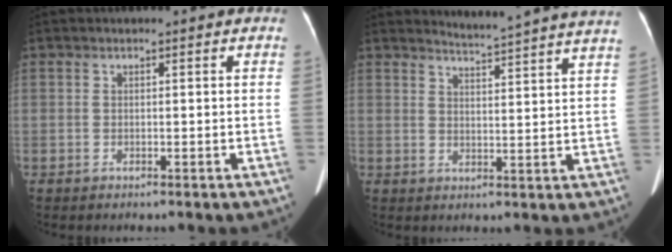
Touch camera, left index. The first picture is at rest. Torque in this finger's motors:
{"motor_torque": [0.46, -1.68, 0.15, 0.00]}